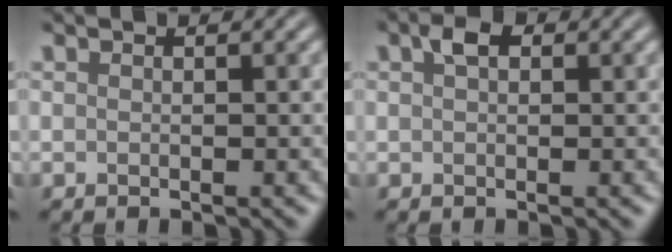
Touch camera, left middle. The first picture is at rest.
{"total": 1.6, "force": [0.7, 0.9, 1.1], "torque": [-0.021, 0.009, 0.008]}